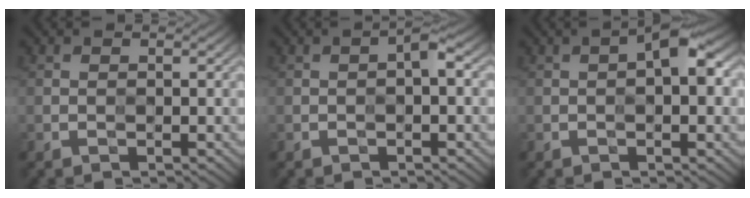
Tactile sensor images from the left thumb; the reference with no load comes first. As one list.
[{"total": 1.8, "force": [-0.2, 0.4, 1.7], "torque": [-0.030, 0.006, -0.006]}, {"total": 5.4, "force": [0.5, 2.0, 5.0], "torque": [-0.074, 0.014, 0.001]}]